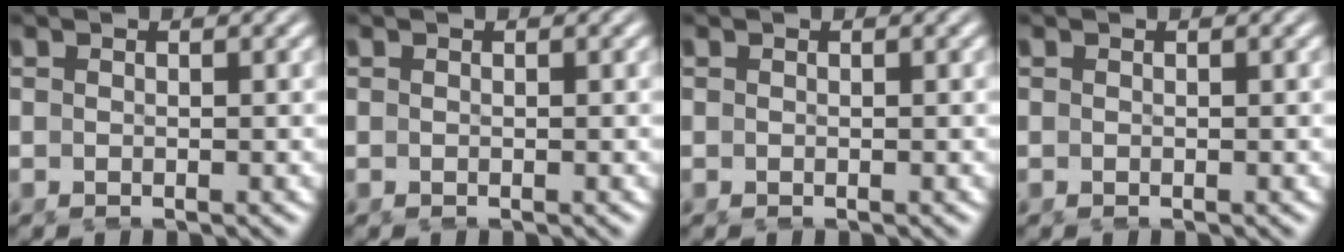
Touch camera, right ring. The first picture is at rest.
{"total": 0.0}
{"total": 0.0}
{"total": 0.0}